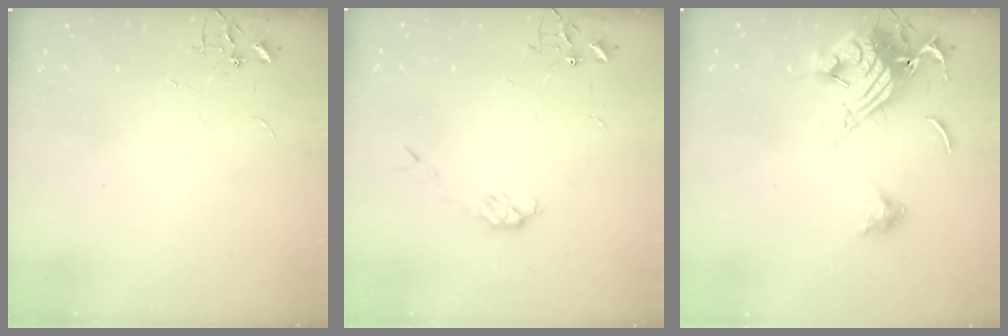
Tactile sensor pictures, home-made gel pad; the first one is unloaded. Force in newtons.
{"total": 5.1, "press": 5.1, "slide": 0.5}
{"total": 17.1, "press": 17.0, "slide": 1.9}